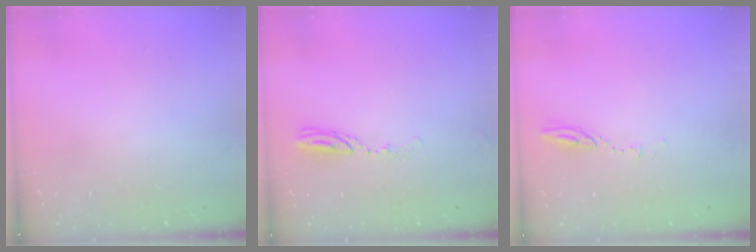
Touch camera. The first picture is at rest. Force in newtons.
{"total": 4.8, "press": 4.7, "slide": 1.0}
{"total": 4.5, "press": 4.4, "slide": 0.5}